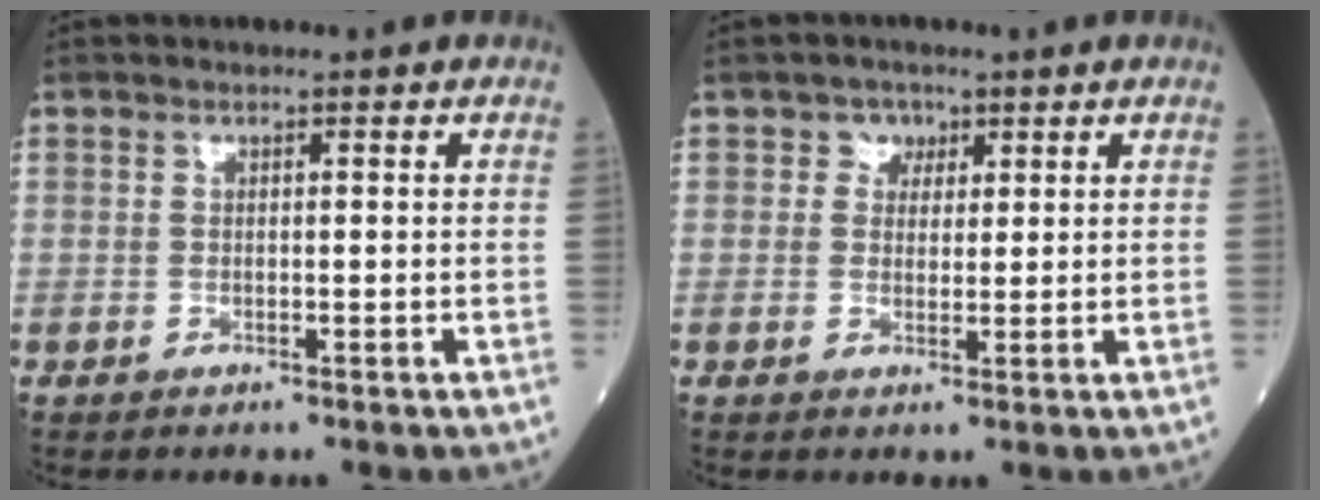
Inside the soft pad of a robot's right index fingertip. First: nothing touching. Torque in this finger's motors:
{"motor_torque": [-0.01, 0.20, -0.04, 0.01]}